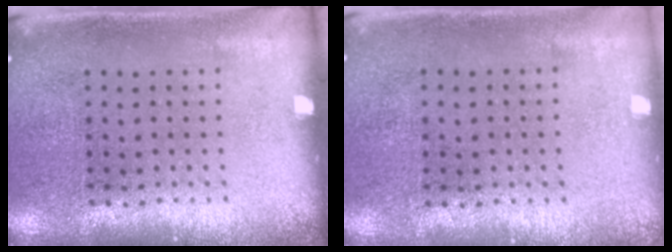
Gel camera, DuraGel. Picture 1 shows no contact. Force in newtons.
{"total": 0.0}